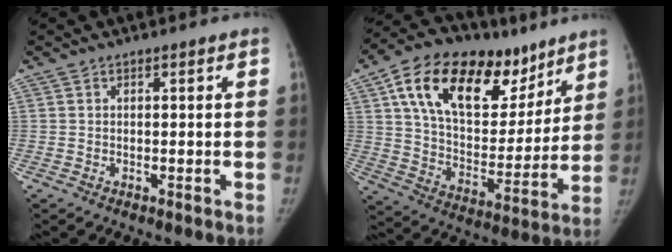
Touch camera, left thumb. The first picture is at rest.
{"total": 26.6, "force": [14.1, 14.9, 16.9], "torque": [-0.235, -0.016, 0.241]}